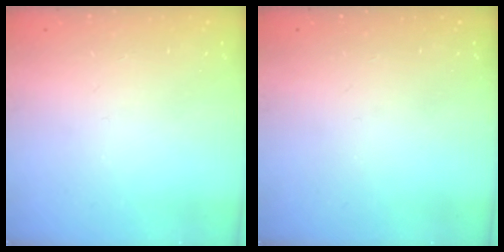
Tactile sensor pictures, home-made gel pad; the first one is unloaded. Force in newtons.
{"total": 0.0}